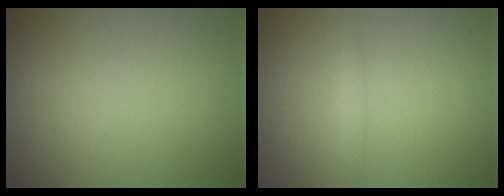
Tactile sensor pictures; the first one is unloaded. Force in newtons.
{"total": 0.7, "press": 0.7, "slide": 0.0}